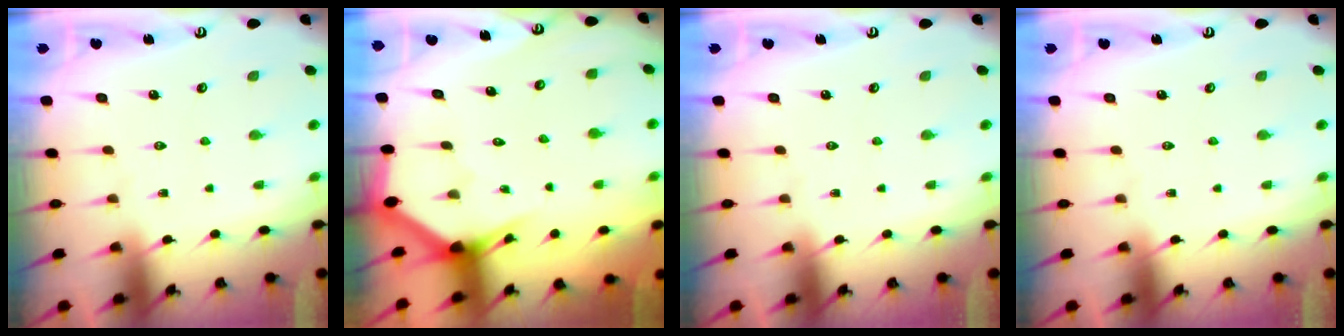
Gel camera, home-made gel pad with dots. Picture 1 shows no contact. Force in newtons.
{"total": 3.0, "press": 3.0, "slide": 0.1}
{"total": 0.0}
{"total": 0.0}